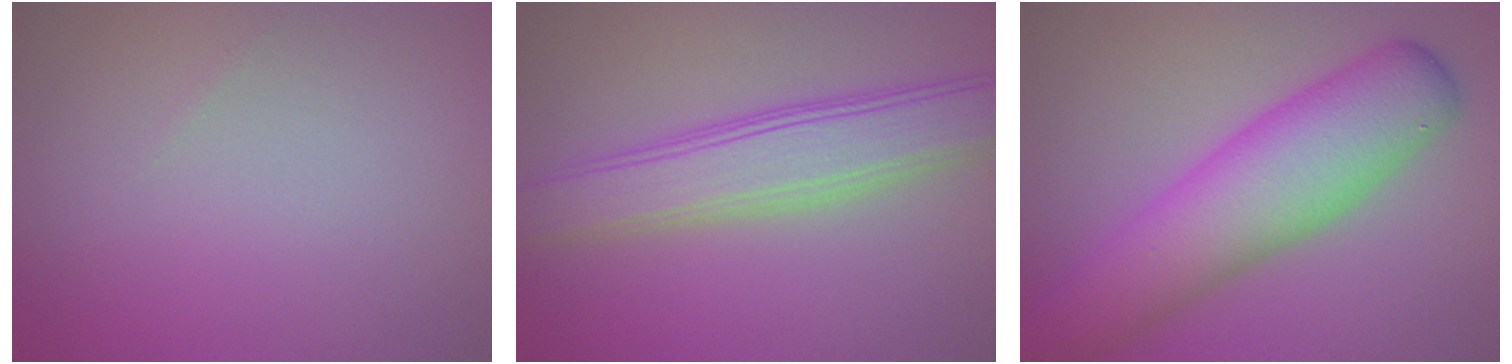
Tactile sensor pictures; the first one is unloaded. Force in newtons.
{"total": 5.4, "press": 5.3, "slide": 0.3}
{"total": 8.5, "press": 8.5, "slide": 0.2}